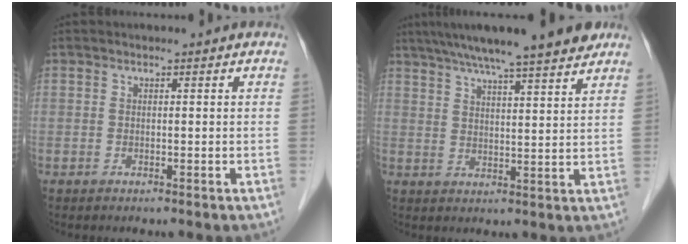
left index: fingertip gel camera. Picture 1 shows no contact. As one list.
[{"total": 14.5, "force": [11.9, 0.5, 8.2], "torque": [-0.131, 0.025, 0.169]}]